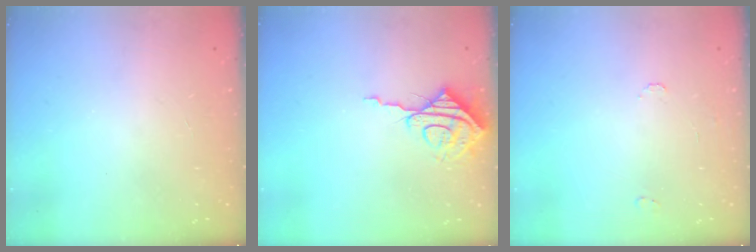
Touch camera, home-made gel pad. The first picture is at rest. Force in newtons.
{"total": 8.6, "press": 8.6, "slide": 0.7}
{"total": 5.5, "press": 5.5, "slide": 0.4}